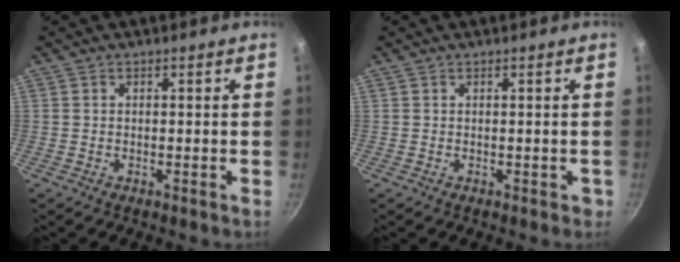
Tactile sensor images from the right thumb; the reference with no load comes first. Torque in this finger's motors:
{"motor_torque": [0.26, 0.08, -0.33, 0.18, -0.02]}